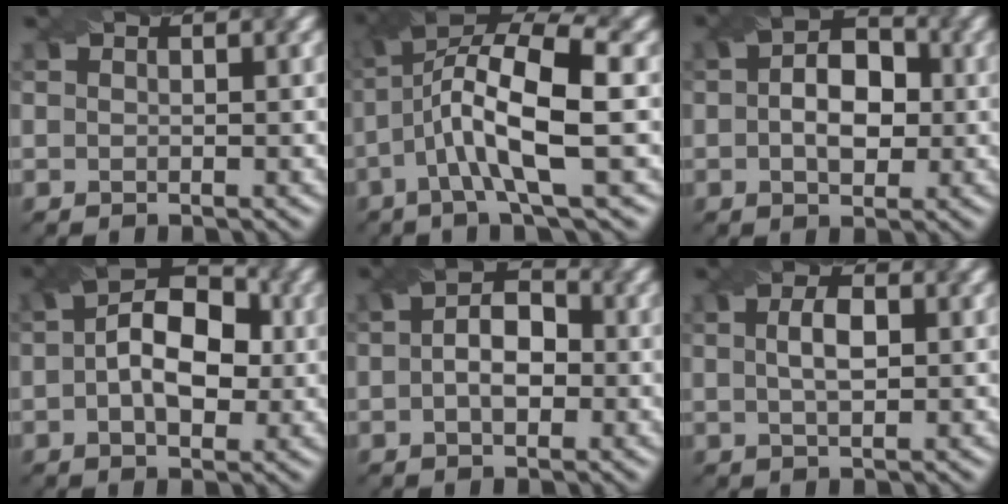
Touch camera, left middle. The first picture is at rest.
{"total": 8.5, "force": [-1.0, 2.1, 8.2], "torque": [-0.147, 0.022, -0.007]}
{"total": 4.7, "force": [-0.6, 3.3, 3.3], "torque": [-0.040, 0.010, -0.001]}
{"total": 6.7, "force": [-0.3, 4.2, 5.2], "torque": [-0.064, 0.019, 0.001]}
{"total": 3.7, "force": [-0.8, 2.5, 2.6], "torque": [-0.025, 0.009, -0.006]}
{"total": 1.9, "force": [-0.3, 0.9, 1.6], "torque": [-0.030, 0.005, 0.012]}